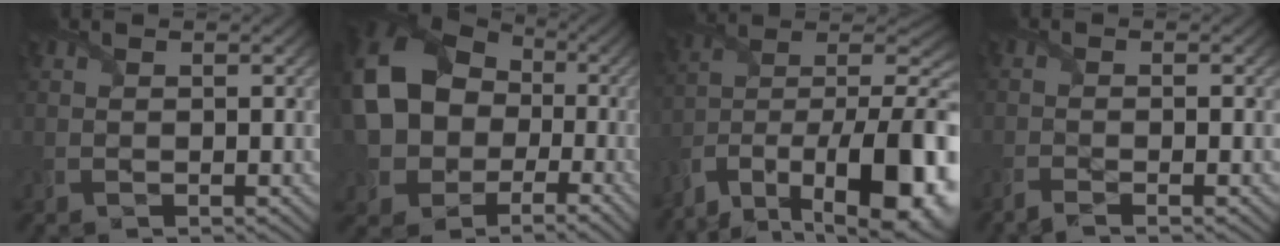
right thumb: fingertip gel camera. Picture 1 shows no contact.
{"total": 16.2, "force": [0.0, 13.2, 9.5], "torque": [-0.236, -0.013, -0.013]}
{"total": 19.0, "force": [-10.7, 10.4, 11.8], "torque": [-0.220, -0.030, -0.154]}
{"total": 2.1, "force": [-1.6, -0.5, 1.3], "torque": [-0.029, -0.004, -0.037]}